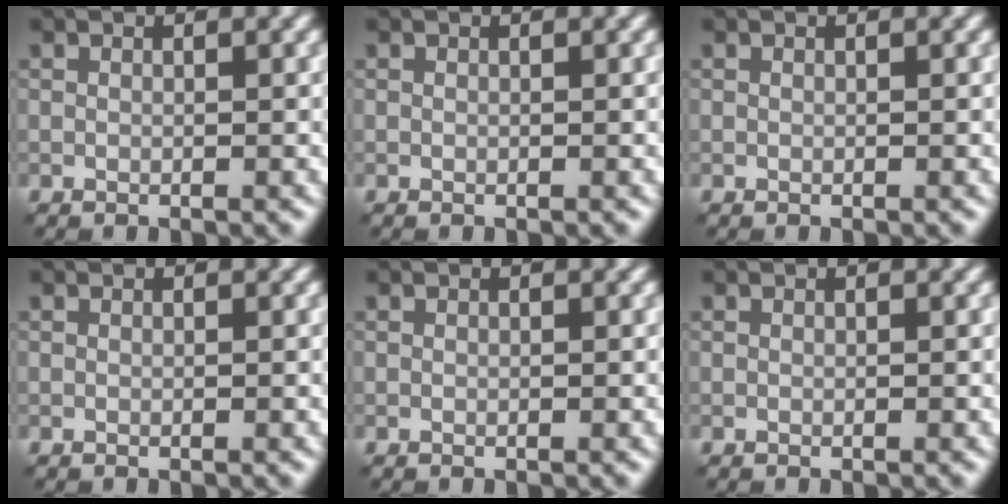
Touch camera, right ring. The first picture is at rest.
{"total": 0.0}
{"total": 0.0}
{"total": 0.0}
{"total": 0.0}
{"total": 0.0}